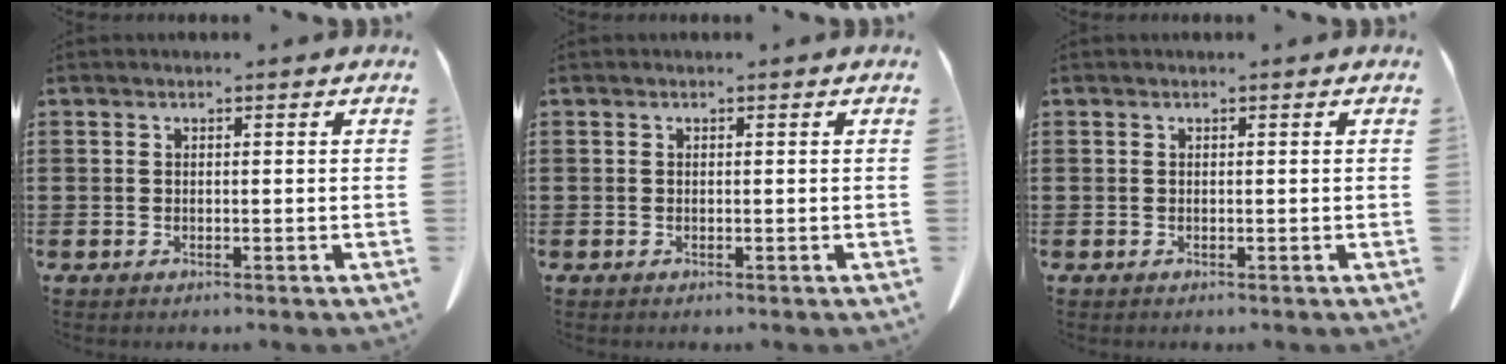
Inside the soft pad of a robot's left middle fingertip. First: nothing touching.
{"total": 0.0}
{"total": 0.0}